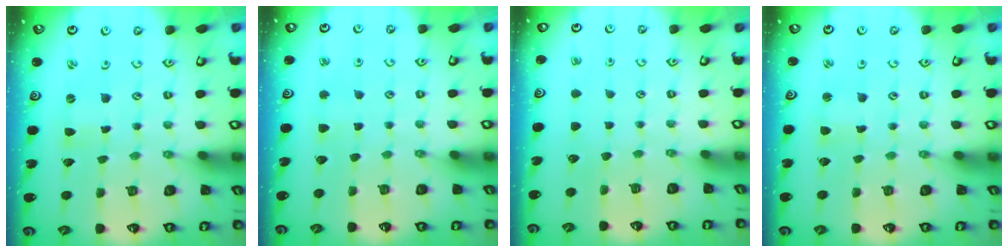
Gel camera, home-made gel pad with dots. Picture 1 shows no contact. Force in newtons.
{"total": 2.7, "press": 2.6, "slide": 0.5}
{"total": 0.0}
{"total": 1.9, "press": 1.9, "slide": 0.3}